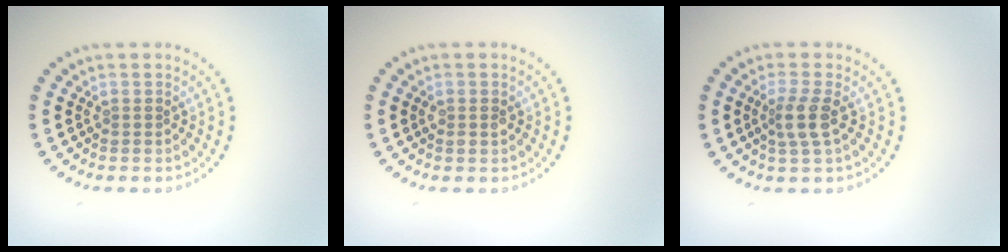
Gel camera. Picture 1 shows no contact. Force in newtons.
{"total": 1.1, "press": 1.1, "slide": 0.4}
{"total": 2.3, "press": 1.8, "slide": 1.4}